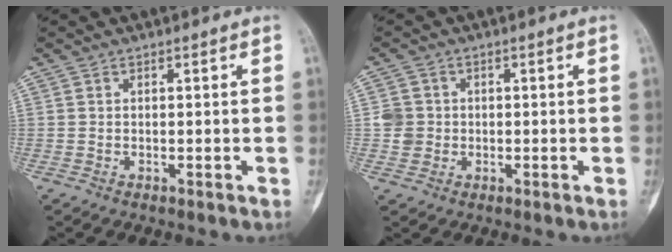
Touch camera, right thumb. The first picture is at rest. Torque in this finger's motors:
{"motor_torque": [0.83, 0.61, 0.36, -0.19, 0.06]}